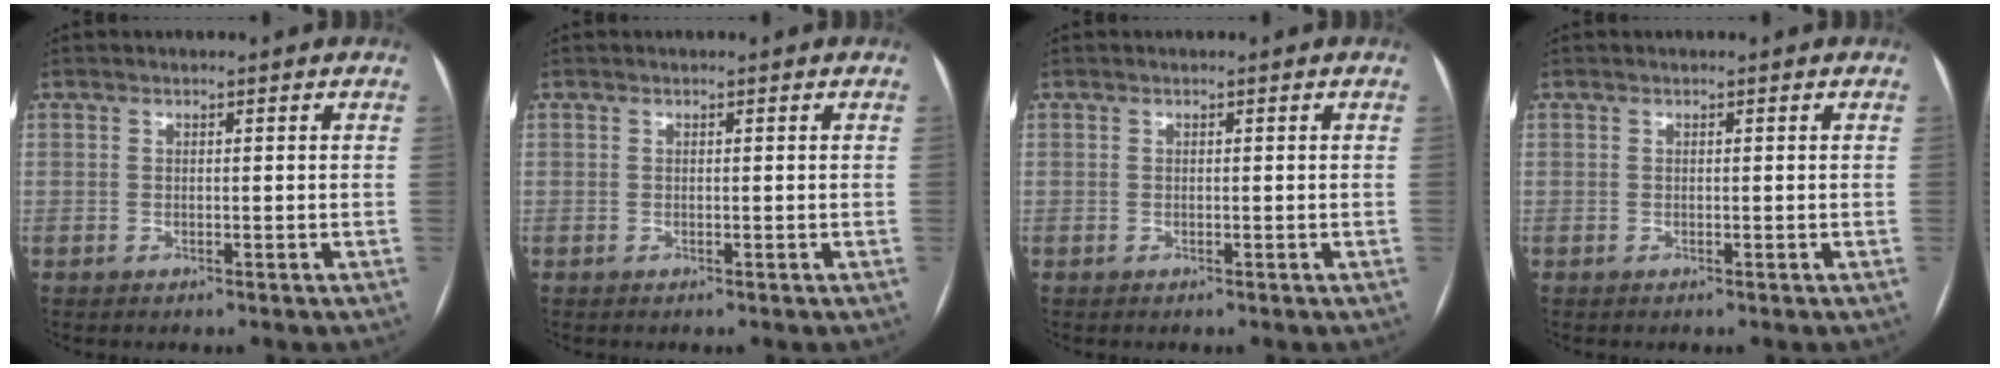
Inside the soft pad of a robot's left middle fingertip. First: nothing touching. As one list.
[{"total": 0.0}, {"total": 0.0}, {"total": 0.0}]